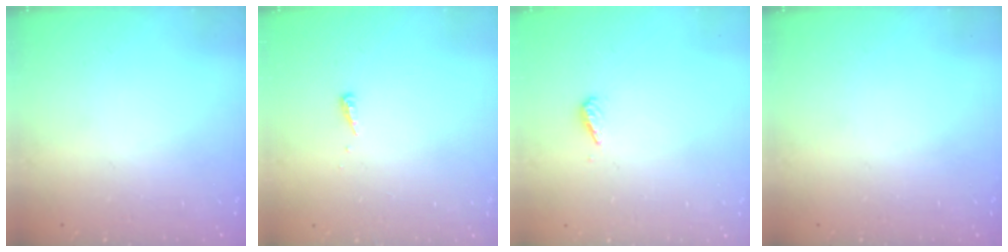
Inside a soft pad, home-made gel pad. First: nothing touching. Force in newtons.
{"total": 3.9, "press": 3.9, "slide": 0.4}
{"total": 2.7, "press": 2.7, "slide": 0.6}
{"total": 0.0}